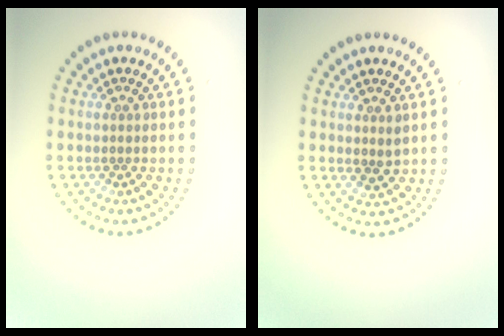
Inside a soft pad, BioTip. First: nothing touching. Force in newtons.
{"total": 1.1, "press": 1.1, "slide": 0.3}